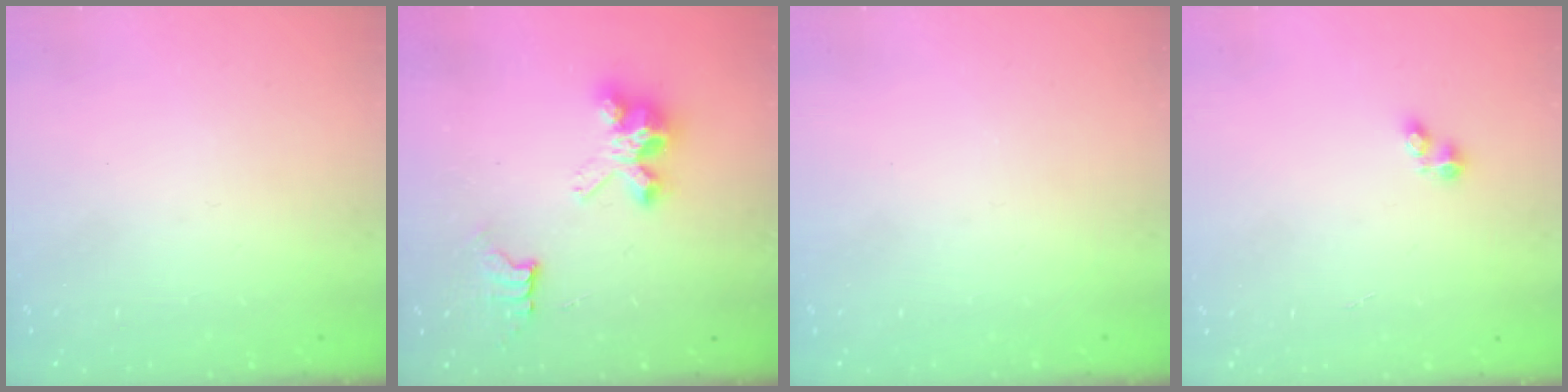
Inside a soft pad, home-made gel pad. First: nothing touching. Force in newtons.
{"total": 7.6, "press": 7.6, "slide": 0.5}
{"total": 0.0}
{"total": 2.5, "press": 2.4, "slide": 0.3}